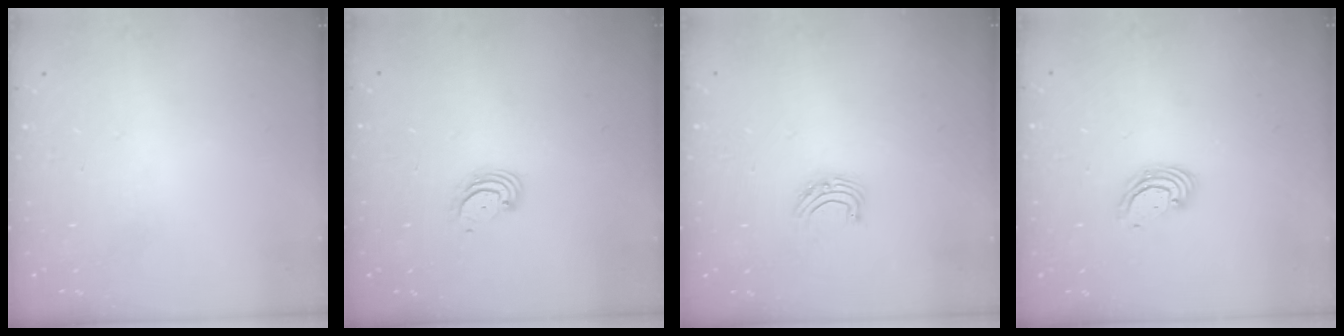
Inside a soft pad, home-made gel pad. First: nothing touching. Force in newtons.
{"total": 2.9, "press": 2.9, "slide": 0.4}
{"total": 5.9, "press": 5.9, "slide": 0.5}
{"total": 3.1, "press": 3.1, "slide": 0.1}